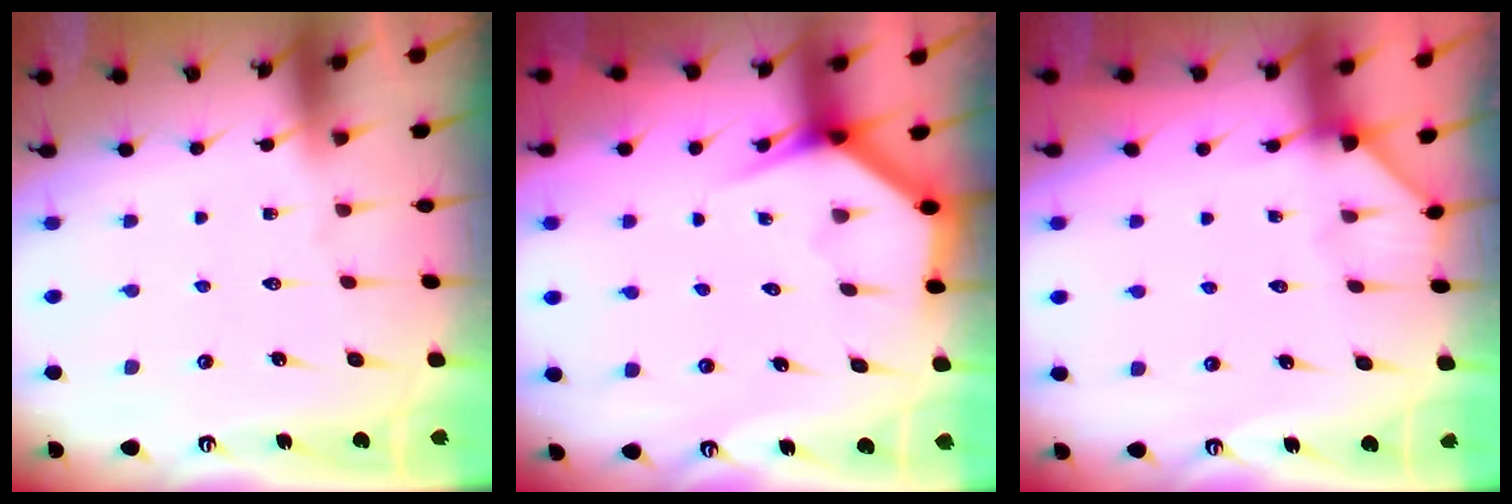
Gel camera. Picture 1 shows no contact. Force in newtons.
{"total": 3.5, "press": 3.5, "slide": 0.3}
{"total": 2.0, "press": 2.0, "slide": 0.1}